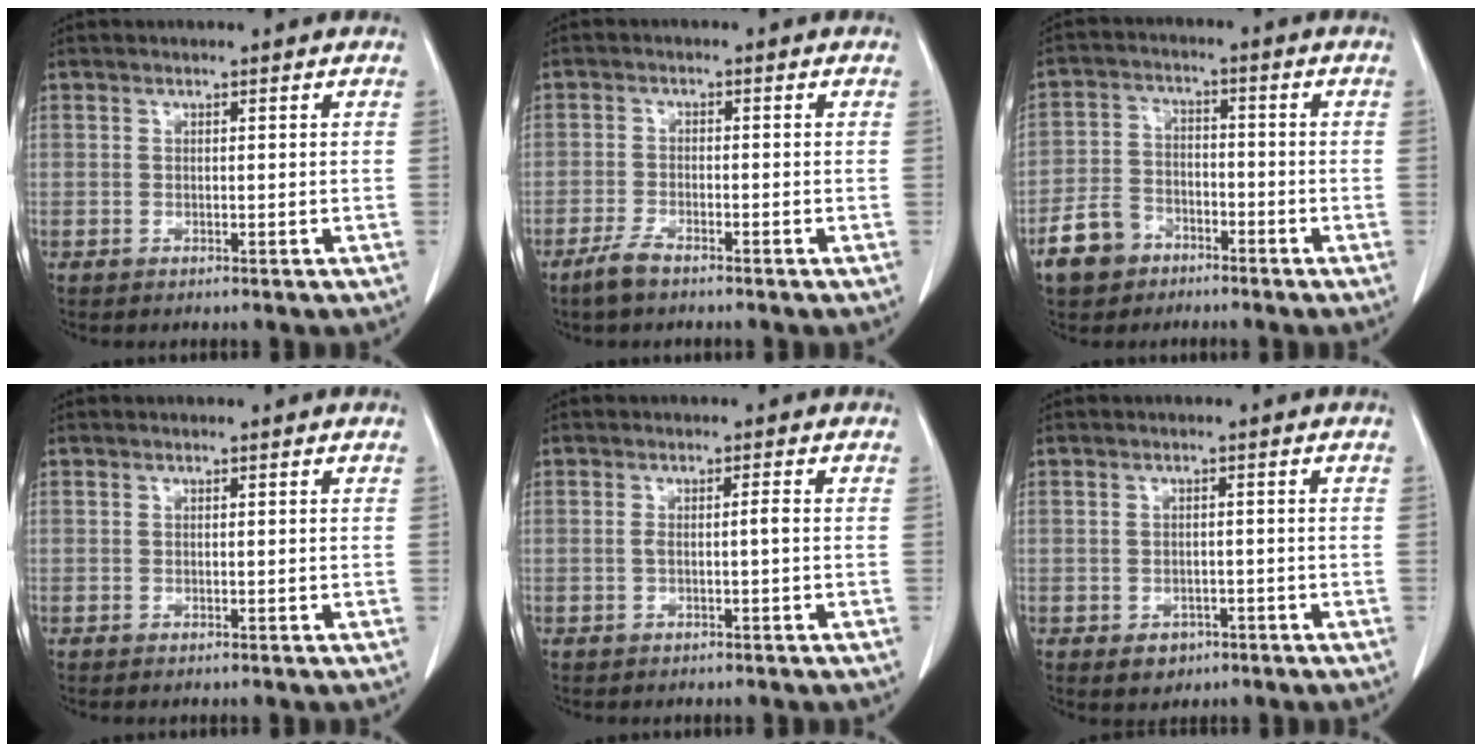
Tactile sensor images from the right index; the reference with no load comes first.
{"total": 3.2, "force": [-2.6, 0.6, 1.8], "torque": [-0.045, -0.004, -0.049]}
{"total": 7.1, "force": [-4.5, 5.1, 2.2], "torque": [-0.058, 0.009, -0.079]}
{"total": 0.0}
{"total": 0.8, "force": [-0.1, 0.0, 0.8], "torque": [-0.017, -0.001, 0.000]}
{"total": 2.7, "force": [-1.4, 2.1, 1.0], "torque": [-0.008, 0.005, -0.010]}